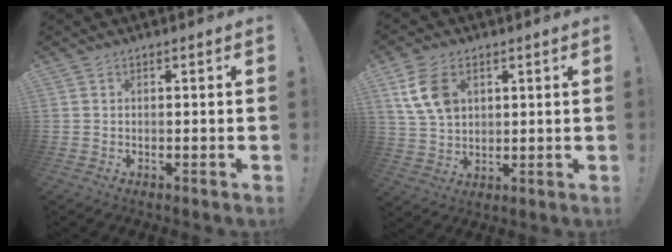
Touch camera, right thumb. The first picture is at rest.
{"total": 11.3, "force": [4.3, 8.2, 6.6], "torque": [-0.125, -0.002, 0.086]}